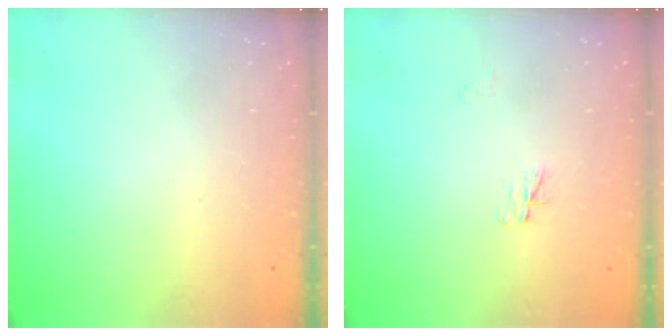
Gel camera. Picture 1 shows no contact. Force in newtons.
{"total": 3.0, "press": 3.0, "slide": 0.4}